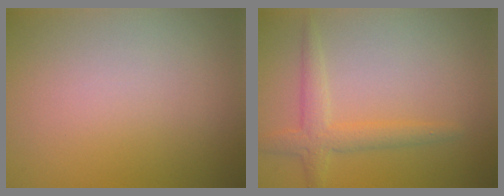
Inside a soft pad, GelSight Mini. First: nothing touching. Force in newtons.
{"total": 2.6, "press": 2.6, "slide": 0.1}